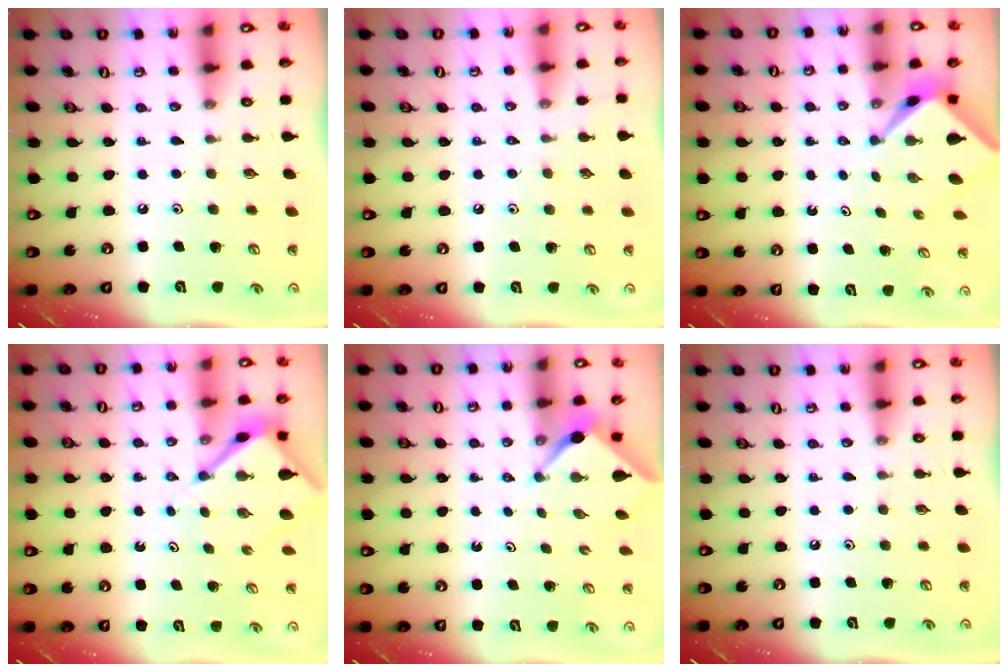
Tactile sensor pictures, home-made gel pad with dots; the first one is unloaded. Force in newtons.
{"total": 2.4, "press": 2.4, "slide": 0.4}
{"total": 2.3, "press": 2.3, "slide": 0.3}
{"total": 5.7, "press": 5.7, "slide": 0.4}
{"total": 2.6, "press": 2.6, "slide": 0.3}
{"total": 0.0}